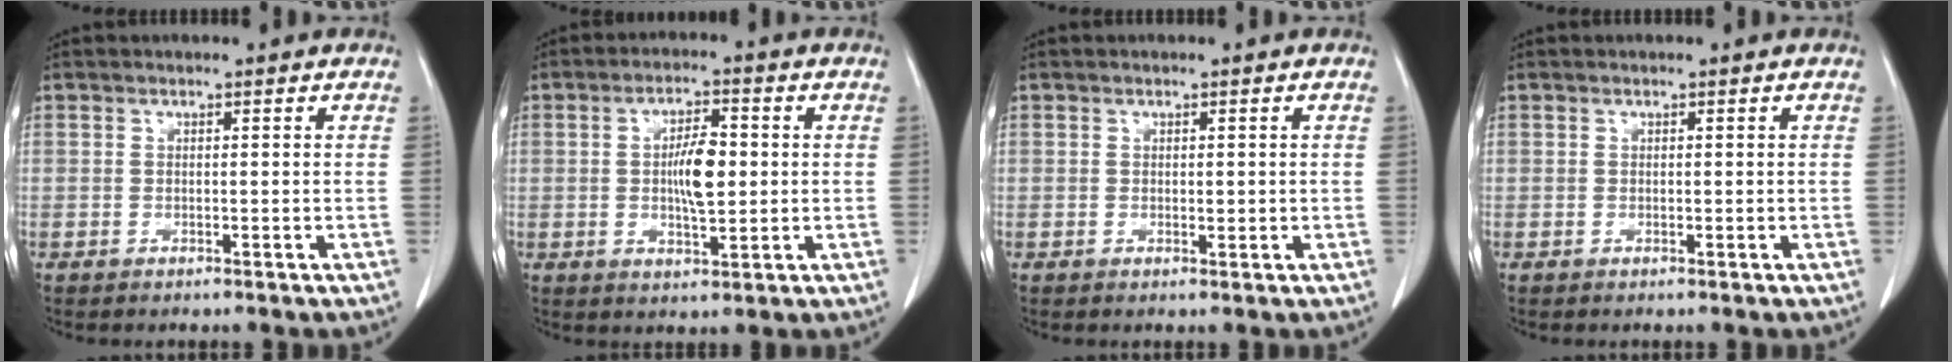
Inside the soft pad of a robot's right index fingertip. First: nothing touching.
{"total": 6.5, "force": [0.2, 1.9, 6.2], "torque": [-0.113, 0.003, 0.003]}
{"total": 0.8, "force": [0.1, 0.5, 0.7], "torque": [-0.009, -0.002, 0.002]}
{"total": 0.0}